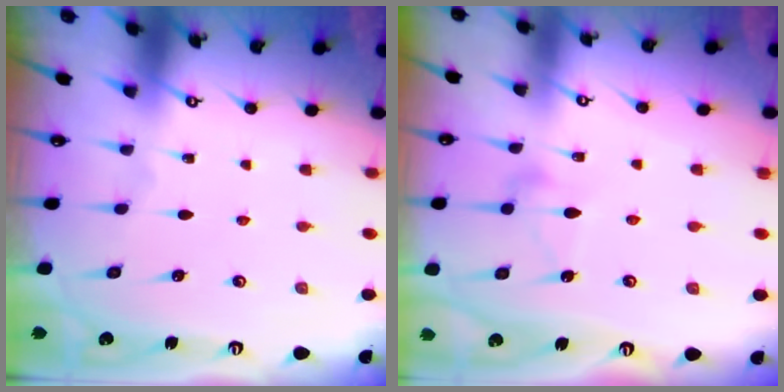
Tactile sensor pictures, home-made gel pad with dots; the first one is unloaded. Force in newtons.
{"total": 7.9, "press": 7.9, "slide": 0.4}